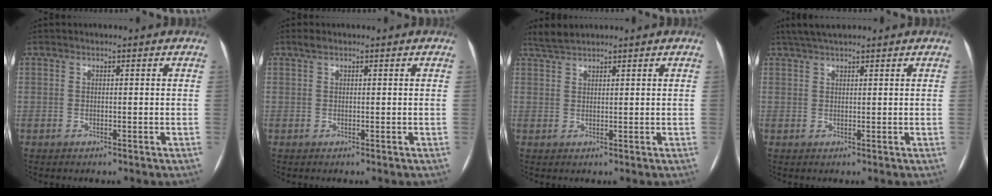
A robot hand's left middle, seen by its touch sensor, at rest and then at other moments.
{"total": 1.1, "force": [0.8, 0.3, 0.7], "torque": [-0.016, 0.014, 0.016]}
{"total": 2.5, "force": [2.4, 0.1, 0.5], "torque": [-0.015, 0.015, 0.050]}
{"total": 4.6, "force": [3.8, 0.7, 2.5], "torque": [-0.043, 0.029, 0.068]}